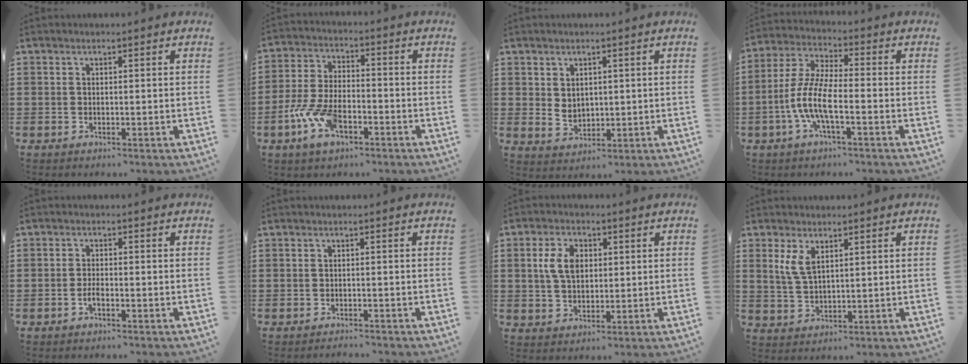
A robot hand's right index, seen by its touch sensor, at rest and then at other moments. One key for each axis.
{"total": 8.2, "fx": -3.7, "fy": 3.7, "fz": 6.2, "tx": -0.157, "ty": -0.008, "tz": -0.073}
{"total": 2.6, "fx": 1.3, "fy": 2.1, "fz": 0.9, "tx": -0.016, "ty": 0.004, "tz": 0.023}
{"total": 7.7, "fx": -3.0, "fy": 2.0, "fz": 6.8, "tx": -0.169, "ty": -0.014, "tz": -0.066}
{"total": 1.6, "fx": -0.9, "fy": 0.4, "fz": 1.3, "tx": -0.027, "ty": -0.004, "tz": -0.015}
{"total": 1.0, "fx": -1.0, "fy": 0.0, "fz": 0.0, "tx": -0.003, "ty": 0.000, "tz": -0.022}
{"total": 5.8, "fx": 1.1, "fy": 3.8, "fz": 4.3, "tx": -0.102, "ty": 0.012, "tz": 0.015}
{"total": 4.2, "fx": 2.0, "fy": 1.9, "fz": 3.2, "tx": -0.077, "ty": 0.002, "tz": 0.033}